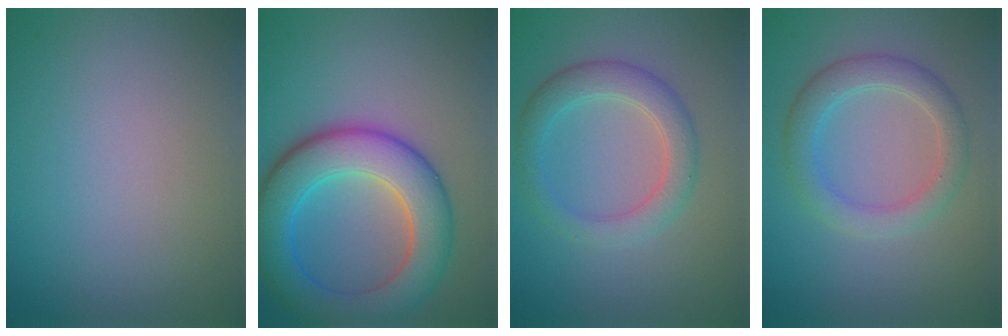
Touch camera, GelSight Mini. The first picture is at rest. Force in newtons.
{"total": 8.5, "press": 8.5, "slide": 0.5}
{"total": 3.7, "press": 3.7, "slide": 0.0}
{"total": 3.5, "press": 3.5, "slide": 0.1}